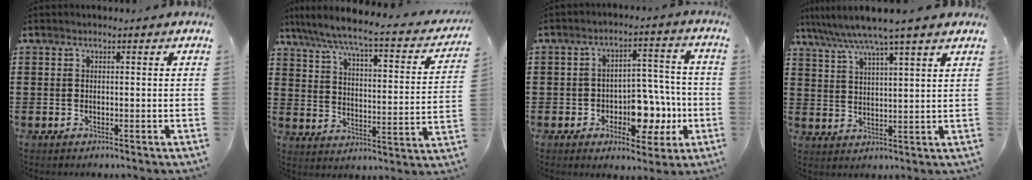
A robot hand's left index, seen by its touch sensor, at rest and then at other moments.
{"total": 5.9, "force": [5.0, -0.1, 3.2], "torque": [-0.087, -0.041, 0.077]}
{"total": 8.3, "force": [-2.6, 5.6, 5.5], "torque": [-0.073, 0.015, -0.047]}
{"total": 6.1, "force": [5.0, -0.7, 3.4], "torque": [-0.083, -0.025, 0.084]}